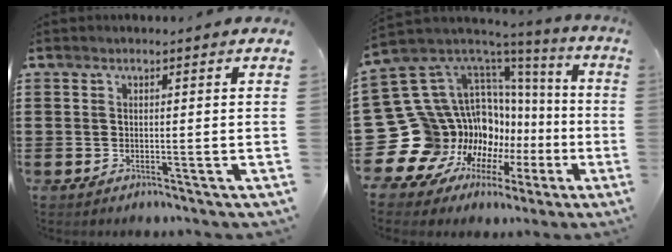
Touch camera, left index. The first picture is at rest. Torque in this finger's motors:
{"motor_torque": [1.41, 0.72, 0.49, 0.01]}